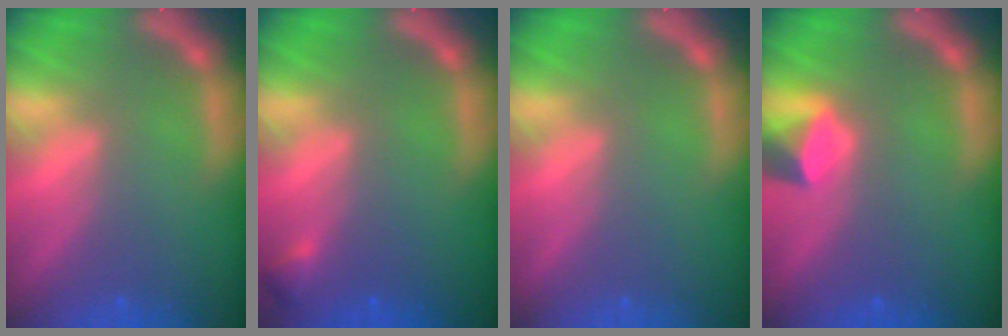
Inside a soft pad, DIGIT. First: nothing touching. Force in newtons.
{"total": 0.9}
{"total": 0.0}
{"total": 2.4}